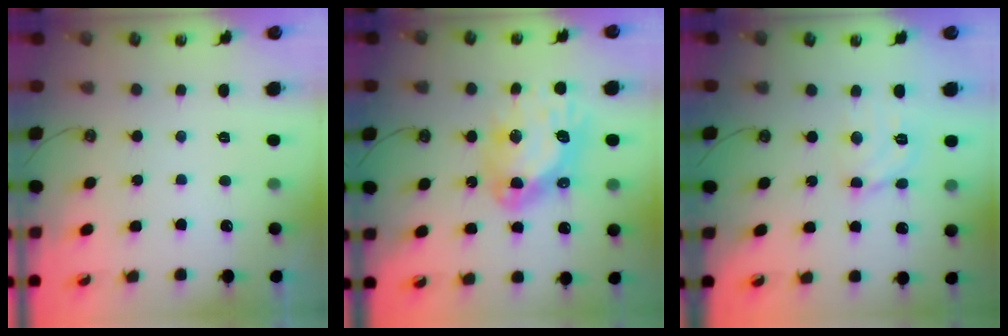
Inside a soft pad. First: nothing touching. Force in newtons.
{"total": 15.5, "press": 15.4, "slide": 1.7}
{"total": 10.2, "press": 10.1, "slide": 1.4}